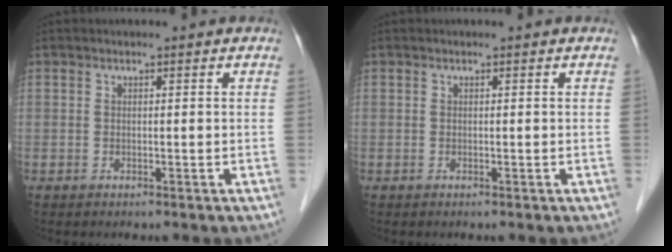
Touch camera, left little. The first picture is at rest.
{"total": 0.0}